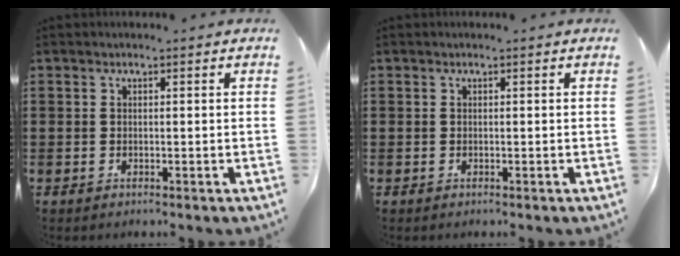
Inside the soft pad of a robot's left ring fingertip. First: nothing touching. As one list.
[{"total": 0.0}]